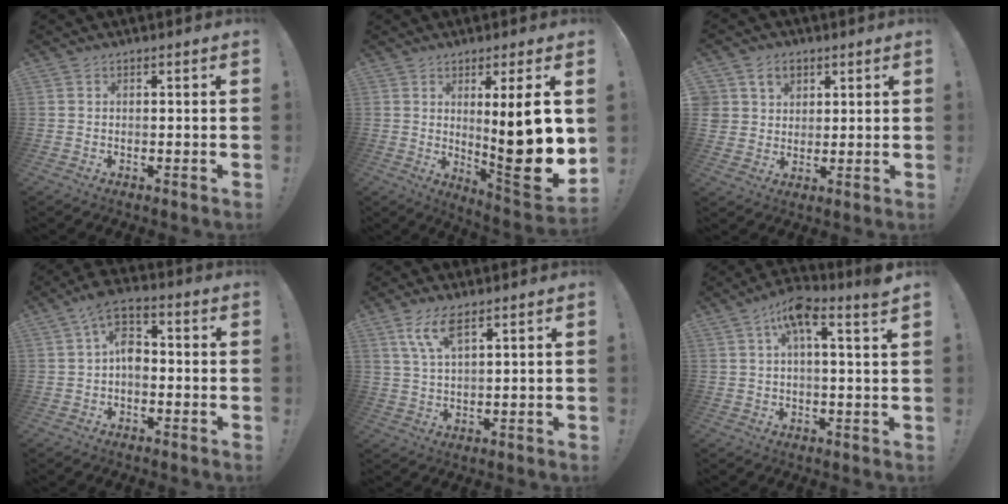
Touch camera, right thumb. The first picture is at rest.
{"total": 16.0, "force": [1.4, 1.6, 15.8], "torque": [-0.233, -0.028, 0.018]}
{"total": 6.5, "force": [3.0, 5.6, 1.3], "torque": [-0.022, -0.019, 0.061]}
{"total": 7.9, "force": [-0.2, 4.8, 6.3], "torque": [-0.126, 0.008, 0.001]}
{"total": 7.3, "force": [4.1, 2.1, 5.7], "torque": [-0.113, -0.007, 0.076]}
{"total": 8.6, "force": [4.2, 1.5, 7.3], "torque": [-0.120, -0.020, 0.070]}